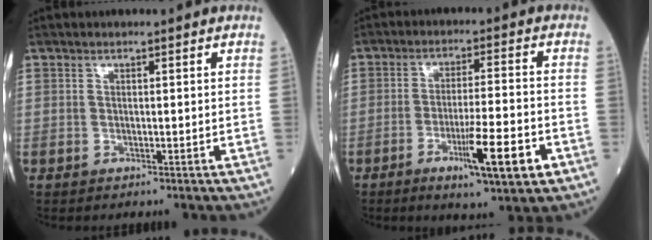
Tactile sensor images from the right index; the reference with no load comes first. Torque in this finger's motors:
{"motor_torque": [1.56, -0.55, 0.68, 0.17]}